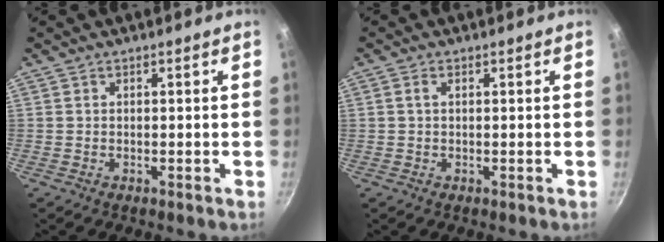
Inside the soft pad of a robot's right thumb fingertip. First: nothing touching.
{"total": 1.3, "force": [0.3, 0.7, 1.0], "torque": [-0.019, 0.005, 0.003]}